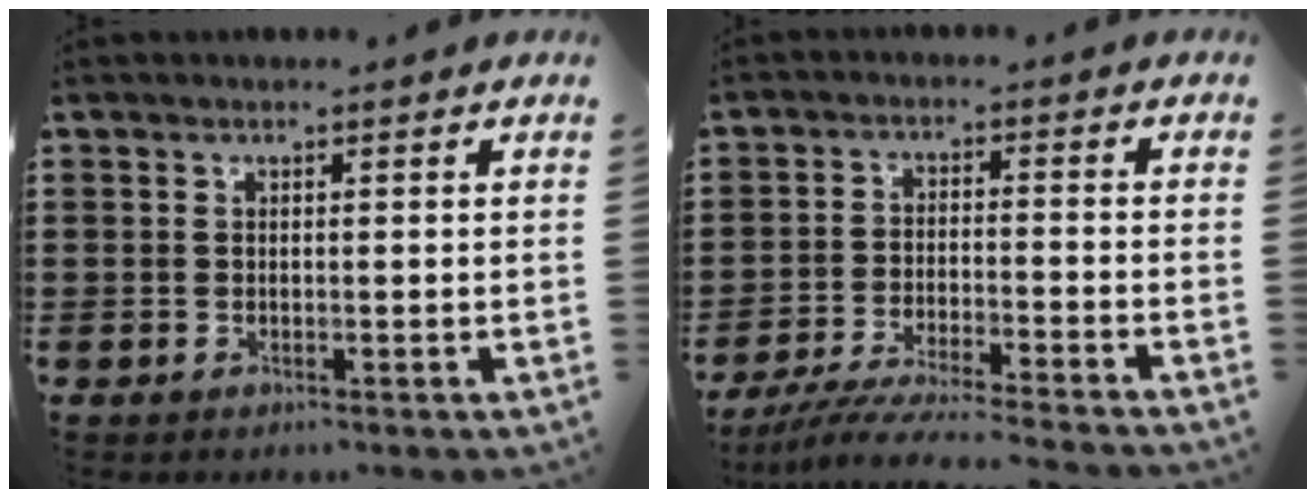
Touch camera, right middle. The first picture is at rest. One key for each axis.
{"total": 5.9, "fx": -5.6, "fy": -0.2, "fz": 2.0, "tx": -0.042, "ty": -0.016, "tz": -0.109}